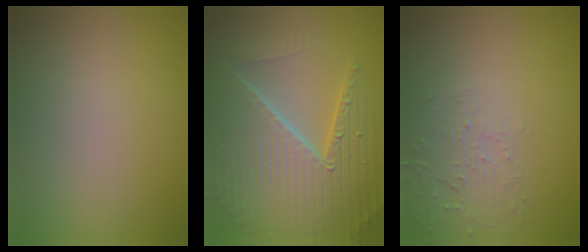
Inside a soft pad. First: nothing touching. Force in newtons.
{"total": 10.2, "press": 6.6, "slide": 7.8}
{"total": 2.4, "press": 2.3, "slide": 0.6}